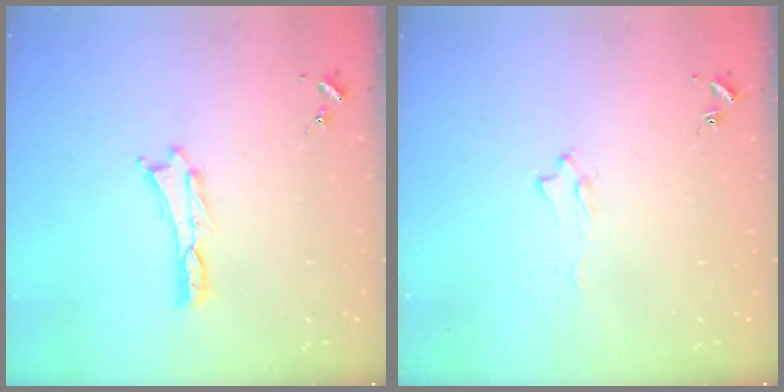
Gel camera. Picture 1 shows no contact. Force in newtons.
{"total": 1.6, "press": 1.5, "slide": 0.2}